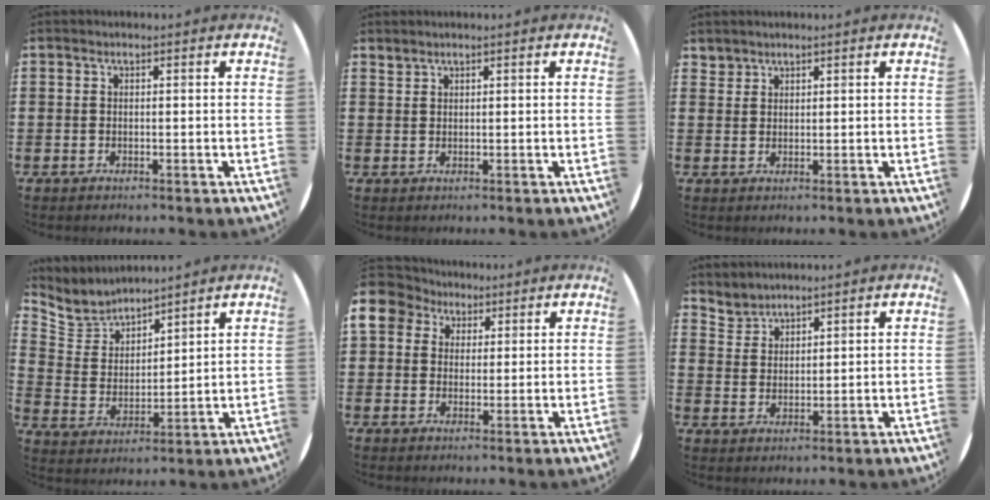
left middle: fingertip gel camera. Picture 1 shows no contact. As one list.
[{"total": 1.1, "force": [1.1, 0.0, -0.3], "torque": [0.003, 0.001, 0.021]}, {"total": 1.7, "force": [1.6, 0.5, -0.2], "torque": [0.002, 0.001, 0.032]}, {"total": 5.0, "force": [4.9, 1.1, -0.5], "torque": [-0.017, -0.033, 0.086]}, {"total": 5.5, "force": [3.1, 4.4, 1.1], "torque": [-0.036, 0.011, 0.056]}, {"total": 3.1, "force": [3.0, 0.5, -0.6], "torque": [0.005, -0.010, 0.059]}]